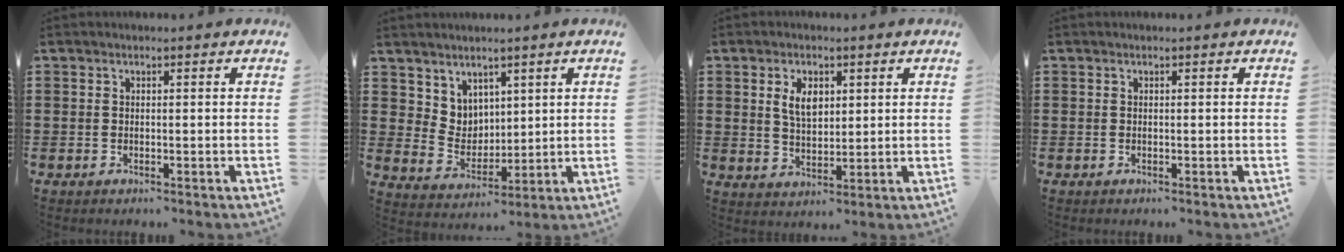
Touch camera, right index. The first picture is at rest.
{"total": 5.3, "force": [3.8, 3.6, 0.1], "torque": [-0.026, -0.006, 0.073]}
{"total": 4.9, "force": [1.8, 2.8, 3.6], "torque": [-0.072, 0.007, 0.029]}
{"total": 0.0}